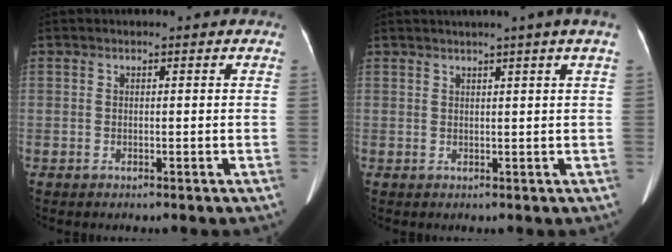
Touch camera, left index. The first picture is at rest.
{"total": 3.8, "force": [2.6, -1.3, 2.4], "torque": [-0.030, 0.006, 0.039]}